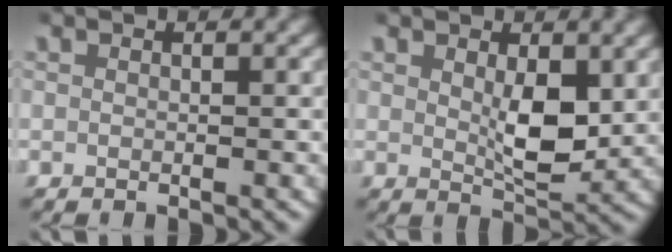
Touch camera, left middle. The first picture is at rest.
{"total": 3.7, "force": [1.3, 1.6, 3.0], "torque": [-0.052, -0.022, 0.029]}